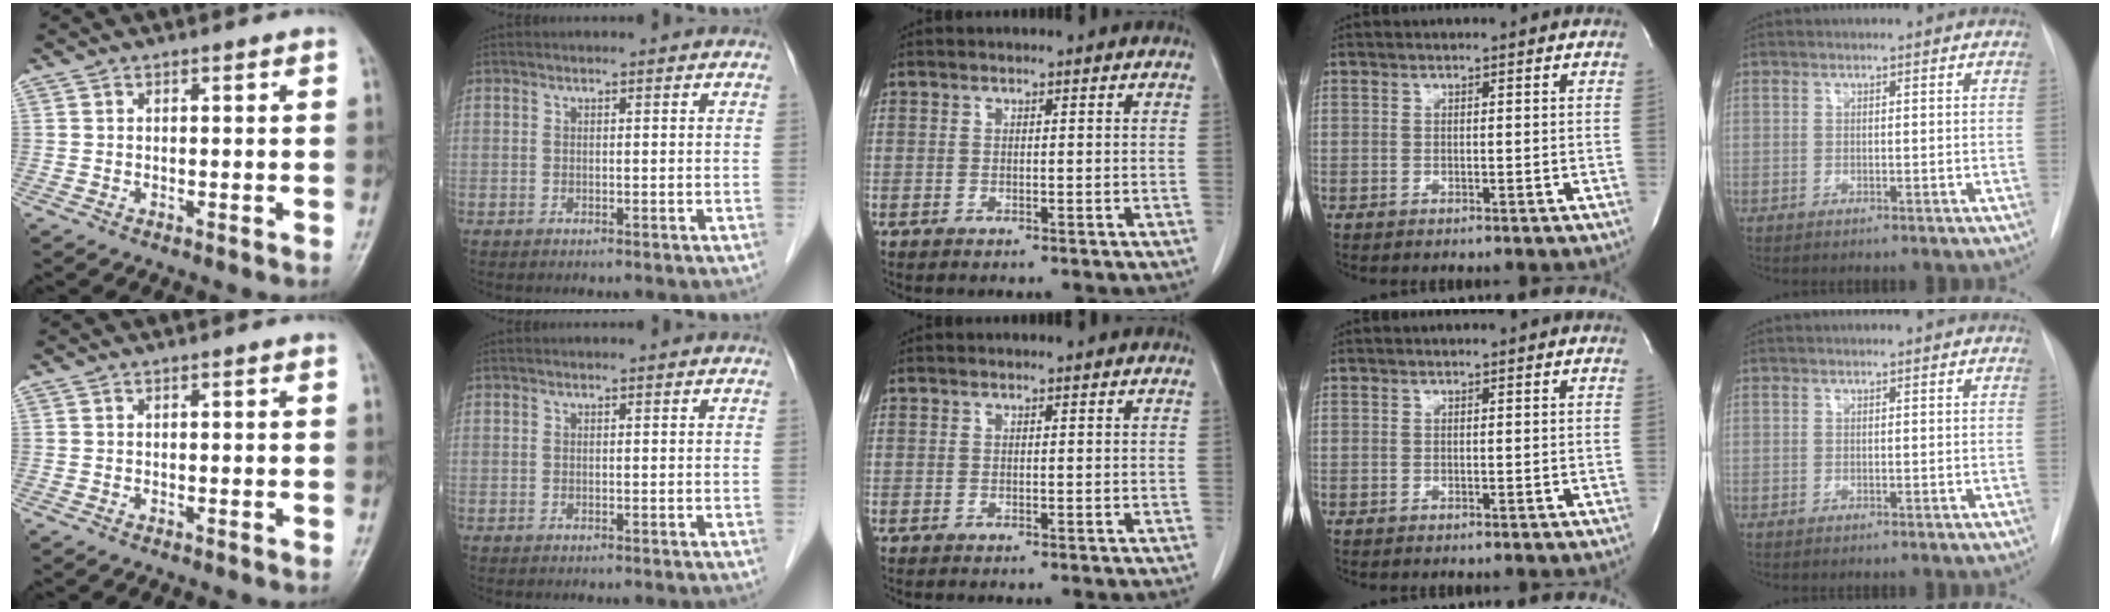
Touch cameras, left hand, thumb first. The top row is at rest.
{}